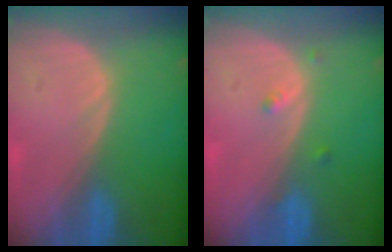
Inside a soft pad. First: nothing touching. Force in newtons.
{"total": 1.6, "press": 1.3, "slide": 0.8}